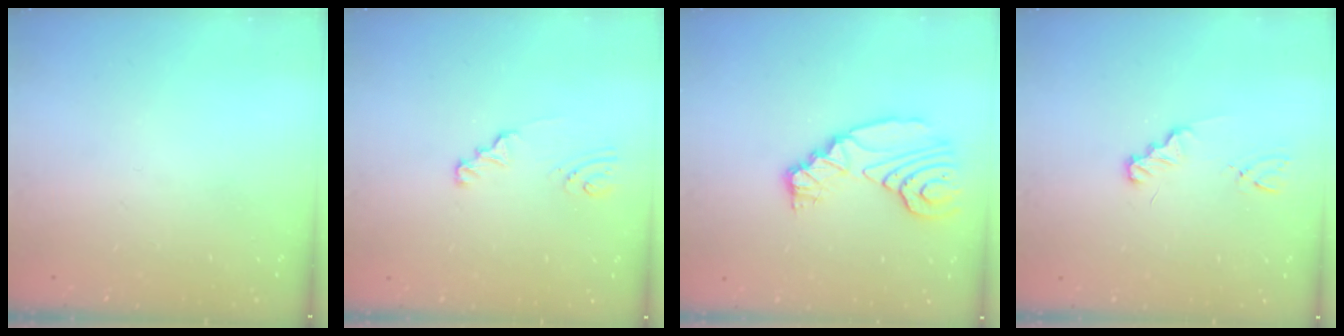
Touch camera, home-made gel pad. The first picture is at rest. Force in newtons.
{"total": 1.9, "press": 1.9, "slide": 0.2}
{"total": 10.5, "press": 10.5, "slide": 0.6}
{"total": 1.3, "press": 1.3, "slide": 0.2}